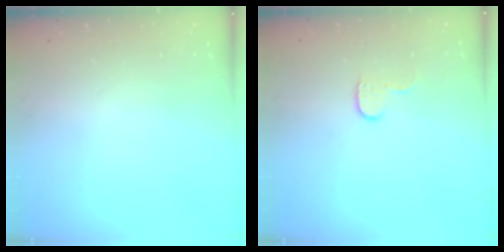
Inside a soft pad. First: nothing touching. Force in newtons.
{"total": 5.4, "press": 5.3, "slide": 0.5}